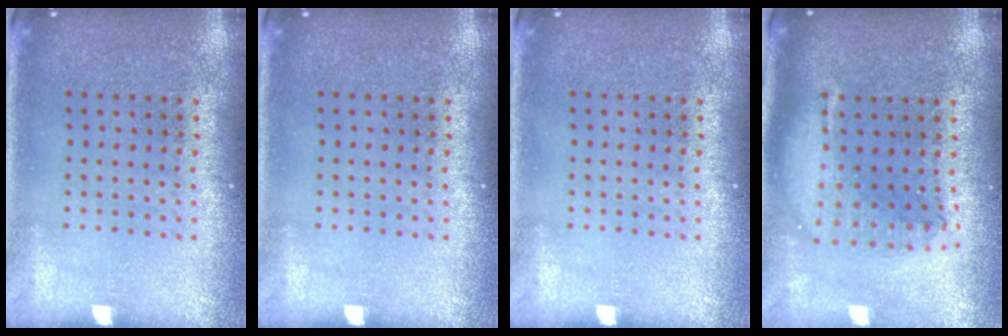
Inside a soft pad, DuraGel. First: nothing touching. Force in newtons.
{"total": 0.0}
{"total": 0.0}
{"total": 1.9, "press": 1.6, "slide": 1.0}